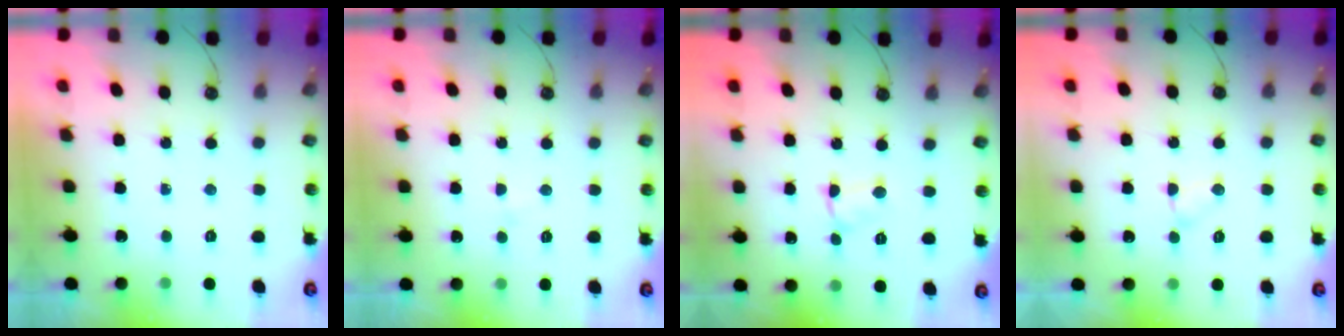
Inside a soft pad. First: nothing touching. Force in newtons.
{"total": 1.7, "press": 1.7, "slide": 0.3}
{"total": 2.2, "press": 2.2, "slide": 0.4}
{"total": 2.6, "press": 2.6, "slide": 0.4}